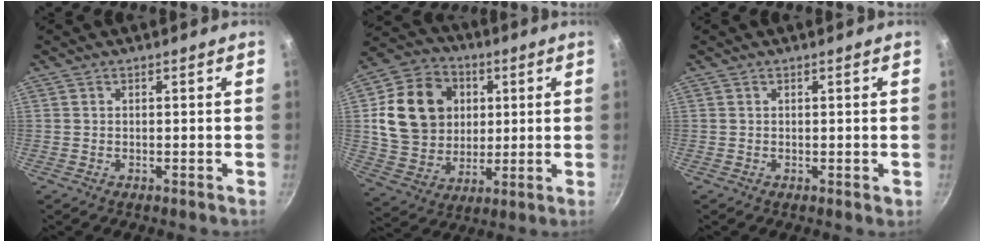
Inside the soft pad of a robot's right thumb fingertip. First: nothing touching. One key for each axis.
{"total": 18.6, "fx": 3.5, "fy": 15.3, "fz": 10.1, "tx": -0.159, "ty": 0.002, "tz": 0.067}
{"total": 0.0}